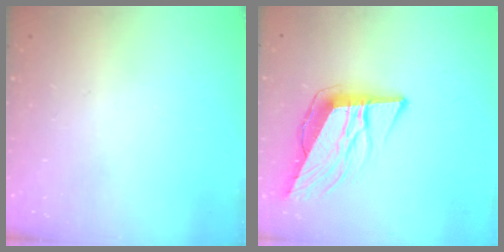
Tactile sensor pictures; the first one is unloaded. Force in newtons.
{"total": 12.4, "press": 11.9, "slide": 3.6}